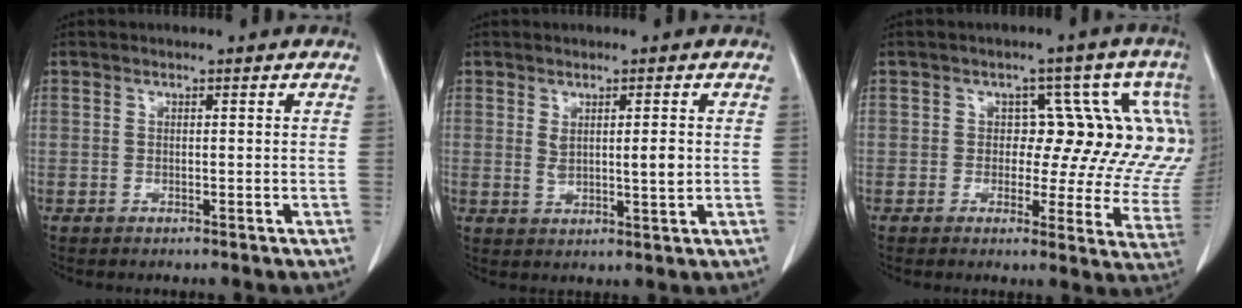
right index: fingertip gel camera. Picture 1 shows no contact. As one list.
[{"total": 3.8, "force": [0.8, 1.0, 3.6], "torque": [-0.060, -0.005, 0.016]}, {"total": 10.8, "force": [2.9, 6.4, 8.2], "torque": [-0.078, 0.006, 0.015]}]